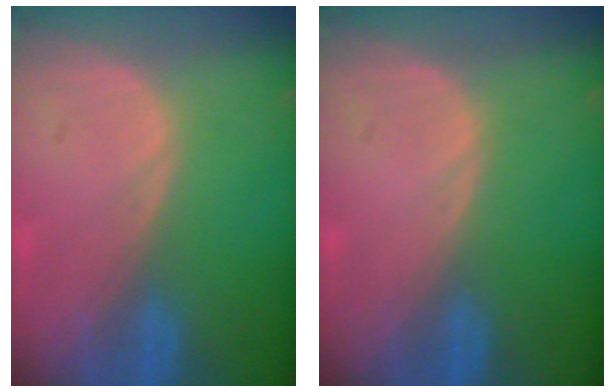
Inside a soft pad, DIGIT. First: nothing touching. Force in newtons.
{"total": 0.0}